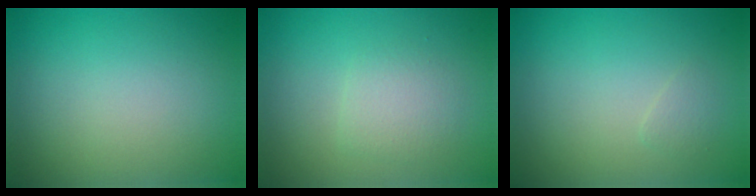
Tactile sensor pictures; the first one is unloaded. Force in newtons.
{"total": 1.9, "press": 1.9, "slide": 0.1}
{"total": 0.7, "press": 0.7, "slide": 0.1}